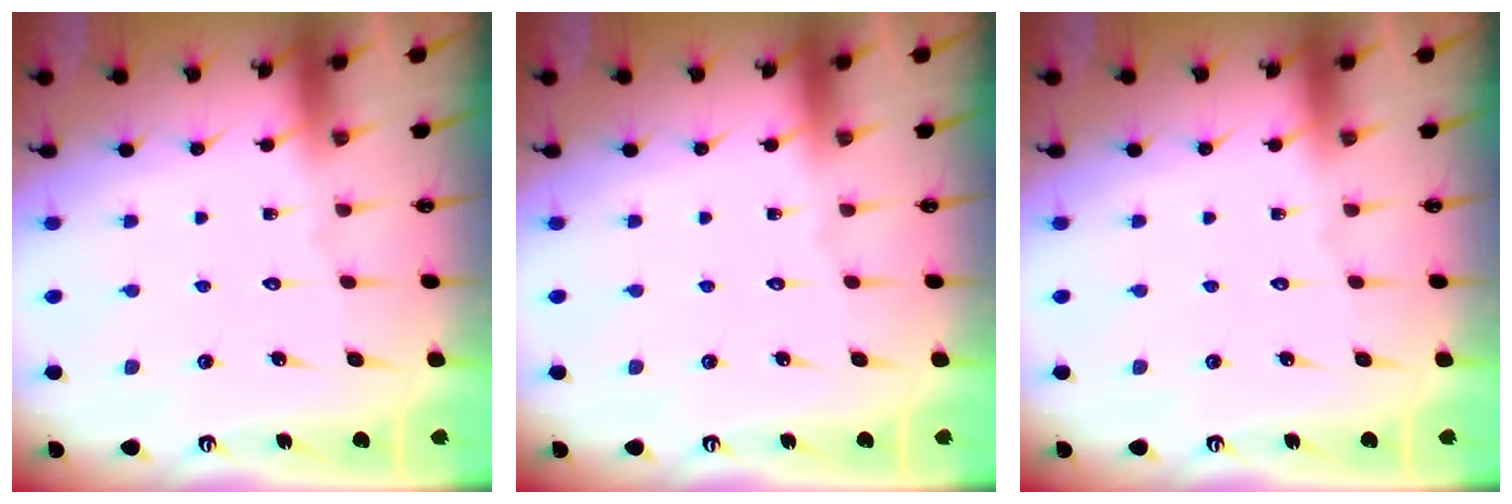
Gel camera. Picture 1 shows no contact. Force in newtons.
{"total": 0.0}
{"total": 0.0}